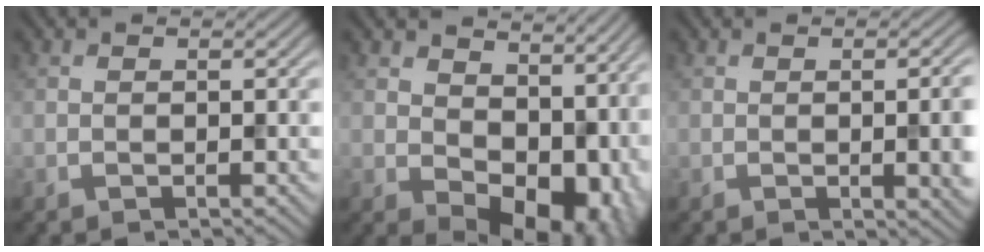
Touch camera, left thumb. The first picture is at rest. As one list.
[{"total": 10.8, "force": [2.3, 7.4, 7.5], "torque": [-0.103, -0.028, 0.052]}, {"total": 5.4, "force": [-0.5, 1.6, 5.1], "torque": [-0.065, -0.006, 0.002]}]